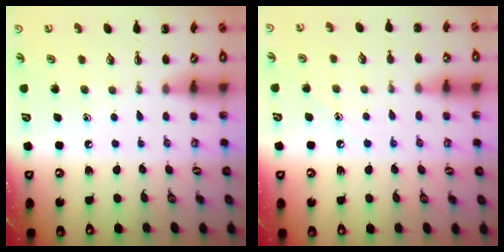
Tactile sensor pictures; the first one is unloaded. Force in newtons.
{"total": 7.6, "press": 7.3, "slide": 2.3}